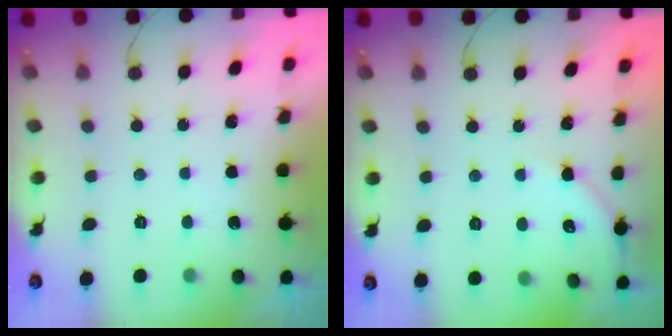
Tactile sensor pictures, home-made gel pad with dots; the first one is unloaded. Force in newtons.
{"total": 4.3, "press": 4.3, "slide": 0.6}